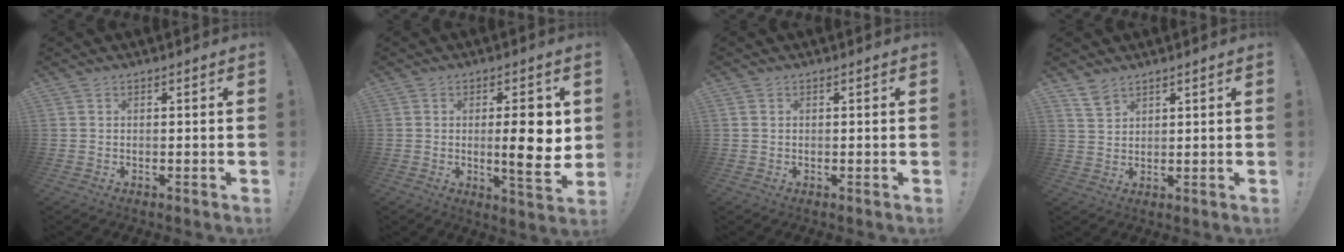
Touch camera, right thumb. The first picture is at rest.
{"total": 11.1, "force": [0.5, 2.4, 10.8], "torque": [-0.146, -0.009, 0.003]}
{"total": 0.7, "force": [0.3, 0.6, 0.2], "torque": [-0.011, 0.005, 0.006]}
{"total": 4.4, "force": [3.4, 2.2, 1.8], "torque": [-0.024, -0.021, 0.064]}